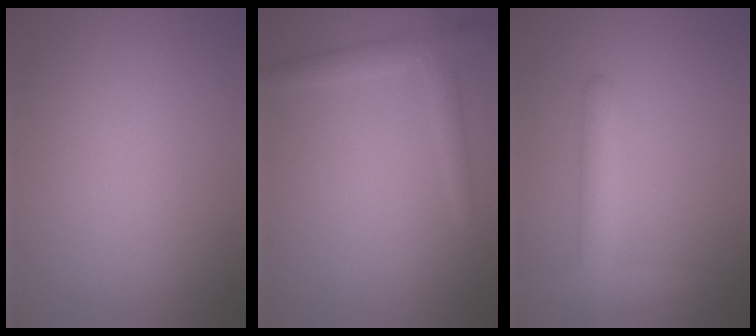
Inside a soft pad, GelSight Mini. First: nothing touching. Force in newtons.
{"total": 2.3, "press": 2.3, "slide": 0.1}
{"total": 3.6, "press": 3.6, "slide": 0.3}